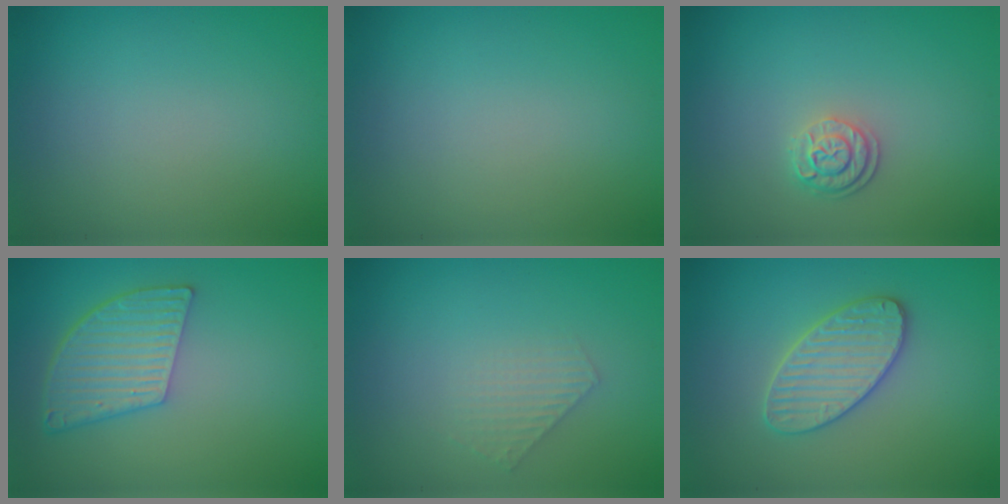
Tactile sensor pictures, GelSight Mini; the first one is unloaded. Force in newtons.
{"total": 0.0}
{"total": 2.1, "press": 1.8, "slide": 1.2}
{"total": 5.7, "press": 4.3, "slide": 3.7}
{"total": 1.5, "press": 1.5, "slide": 0.3}
{"total": 3.5, "press": 3.5, "slide": 0.3}